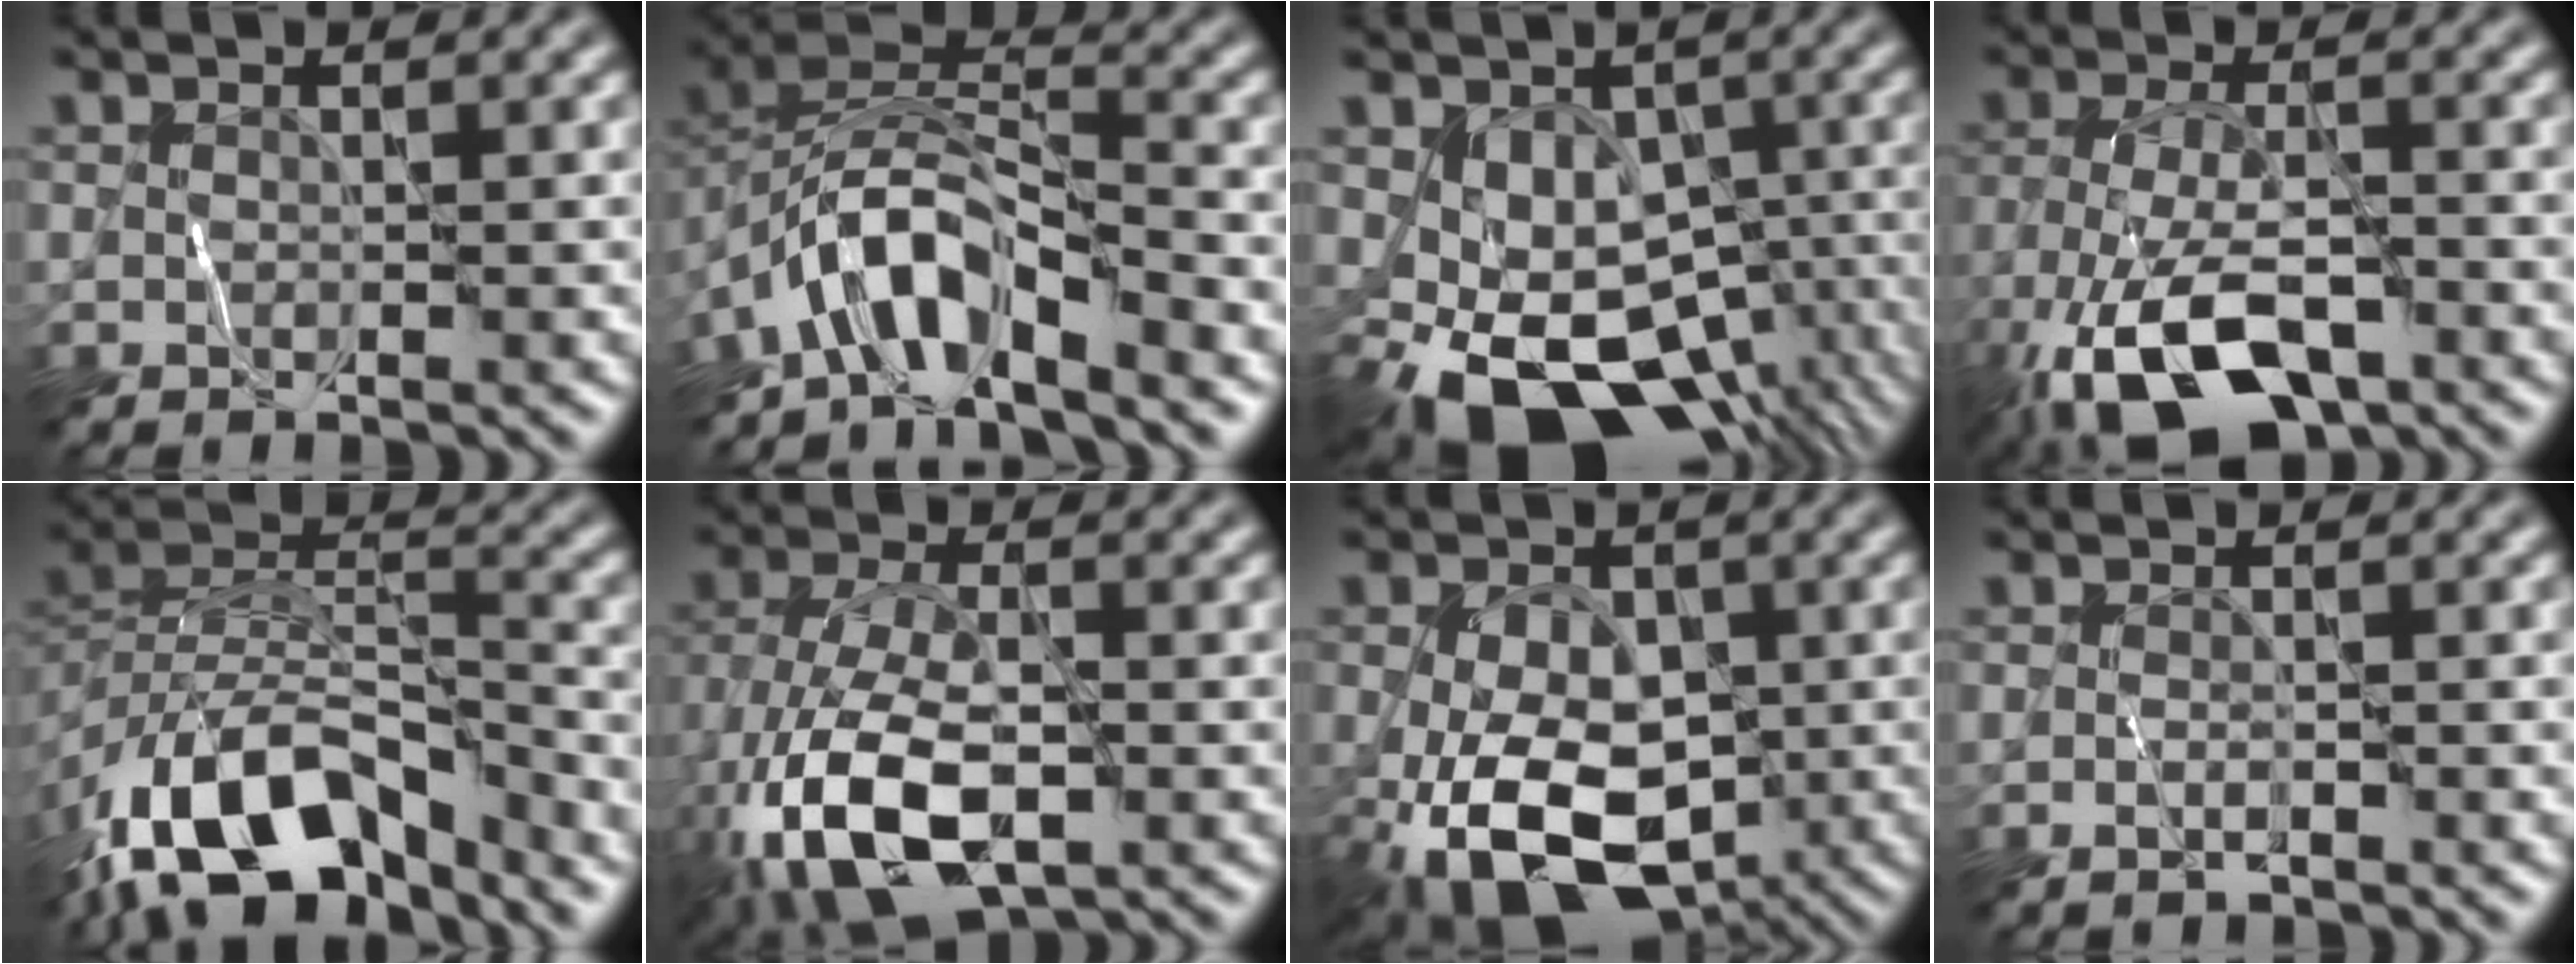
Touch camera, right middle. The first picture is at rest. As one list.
[{"total": 6.9, "force": [-4.5, 2.2, 4.7], "torque": [-0.077, 0.007, -0.095]}, {"total": 12.1, "force": [-5.1, 7.6, 7.9], "torque": [-0.122, -0.031, -0.065]}, {"total": 9.7, "force": [-5.6, 3.9, 6.9], "torque": [-0.142, -0.015, -0.103]}, {"total": 12.1, "force": [-7.8, 5.3, 7.7], "torque": [-0.140, 0.012, -0.153]}, {"total": 11.5, "force": [-4.9, 5.3, 8.9], "torque": [-0.200, -0.023, -0.092]}, {"total": 14.3, "force": [-5.0, 8.7, 10.2], "torque": [-0.173, -0.030, -0.079]}, {"total": 0.7, "force": [-0.4, 0.0, 0.5], "torque": [-0.010, 0.002, -0.010]}]